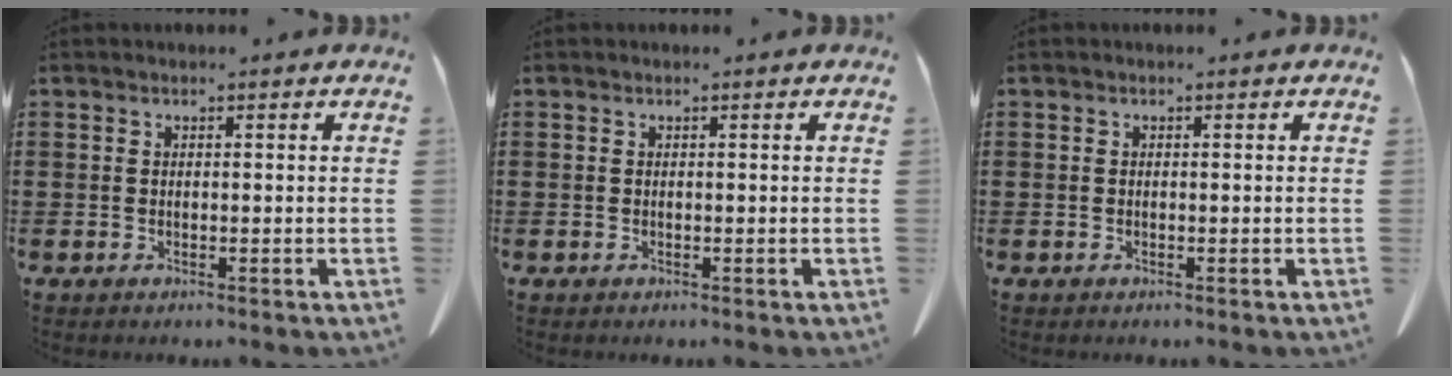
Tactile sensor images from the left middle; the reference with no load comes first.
{"total": 0.0}
{"total": 0.0}